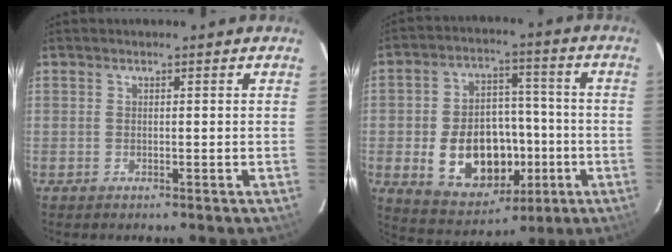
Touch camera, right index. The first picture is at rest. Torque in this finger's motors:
{"motor_torque": [1.24, -0.90, 0.76, 0.13]}